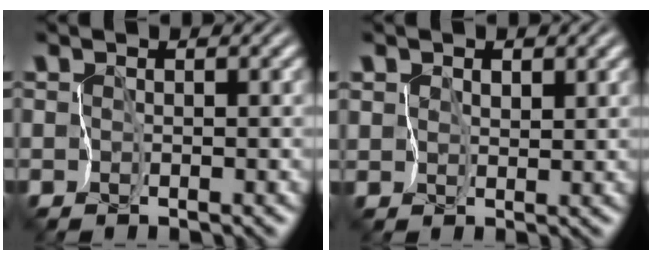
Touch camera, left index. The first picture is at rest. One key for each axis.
{"total": 3.3, "fx": 2.3, "fy": 2.0, "fz": 1.0, "tx": -0.009, "ty": 0.017, "tz": 0.028}